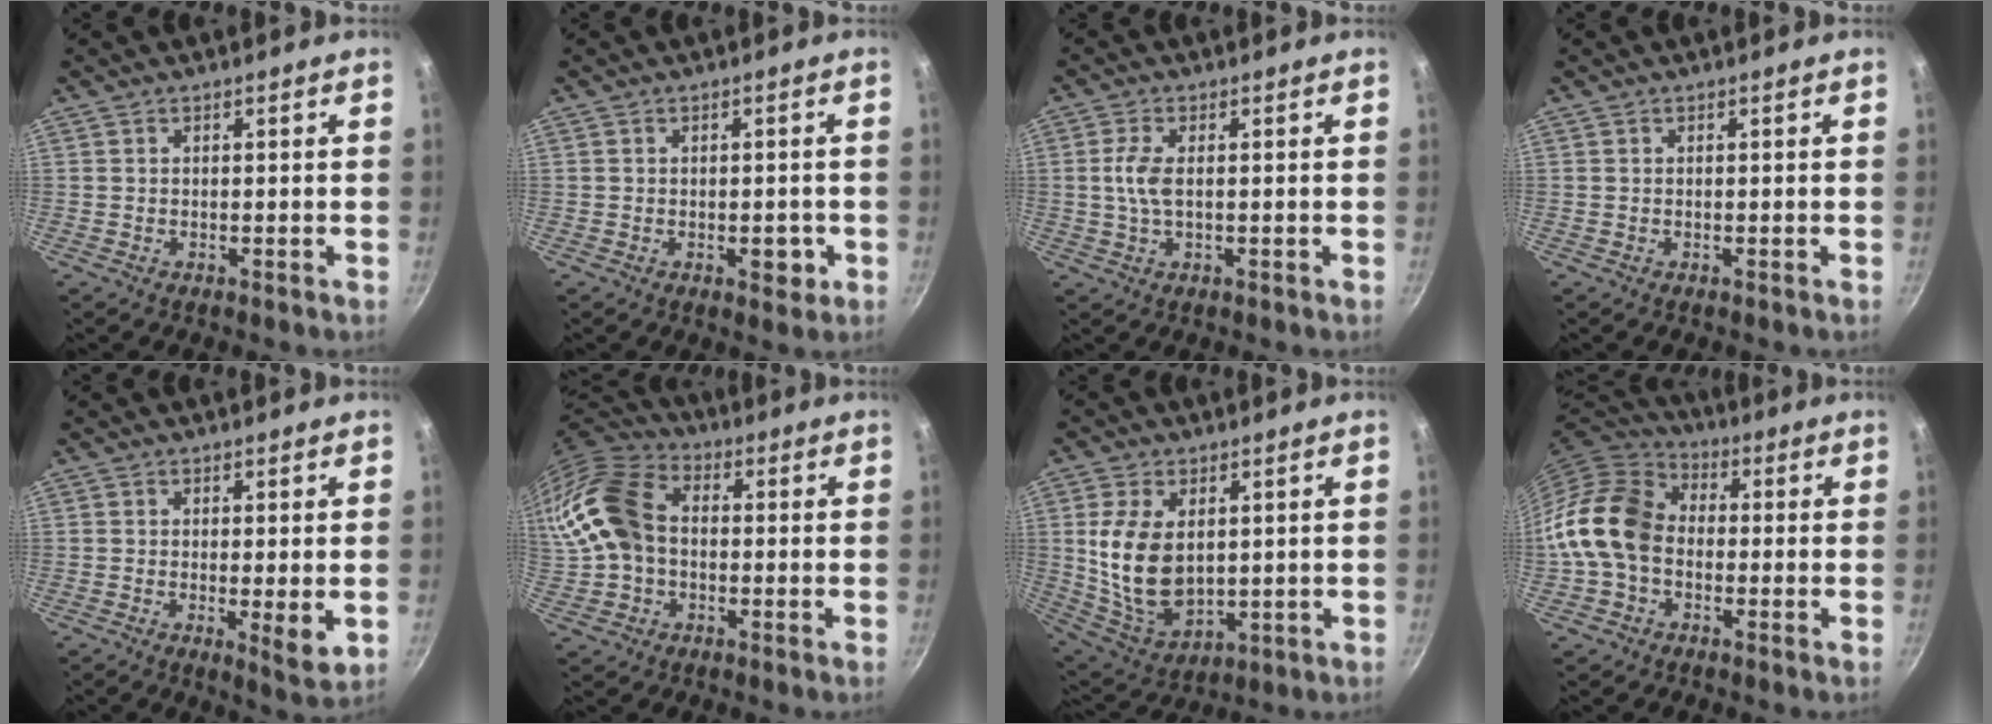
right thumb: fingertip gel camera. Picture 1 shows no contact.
{"total": 3.5, "force": [-1.0, 2.1, 2.6], "torque": [-0.010, 0.009, -0.011]}
{"total": 4.5, "force": [0.2, 2.0, 4.0], "torque": [-0.092, 0.003, 0.002]}
{"total": 0.0}
{"total": 4.8, "force": [-0.3, 1.2, 4.7], "torque": [-0.074, -0.020, -0.004]}
{"total": 17.9, "force": [0.3, 13.2, 12.0], "torque": [-0.252, 0.041, -0.004]}
{"total": 13.9, "force": [2.1, 8.6, 10.8], "torque": [-0.195, -0.025, 0.056]}
{"total": 13.5, "force": [-1.4, 10.2, 8.7], "torque": [-0.138, 0.031, -0.048]}